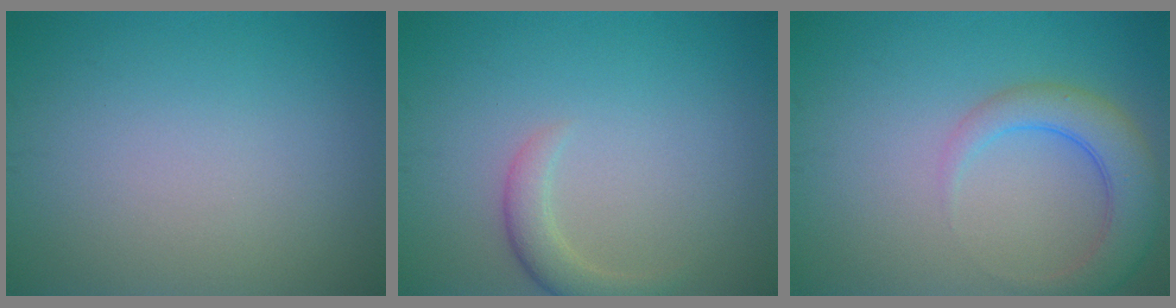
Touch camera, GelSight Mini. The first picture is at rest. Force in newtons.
{"total": 2.2, "press": 2.2, "slide": 0.2}
{"total": 4.3, "press": 4.3, "slide": 0.3}